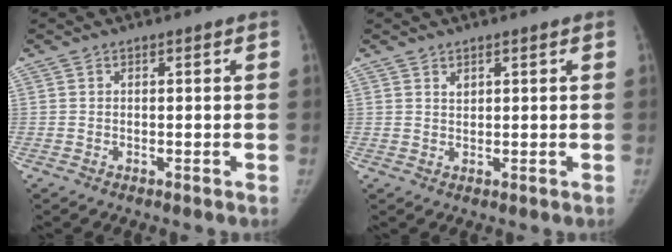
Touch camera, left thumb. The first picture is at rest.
{"total": 1.1, "force": [0.8, 0.6, 0.5], "torque": [-0.001, -0.006, 0.014]}